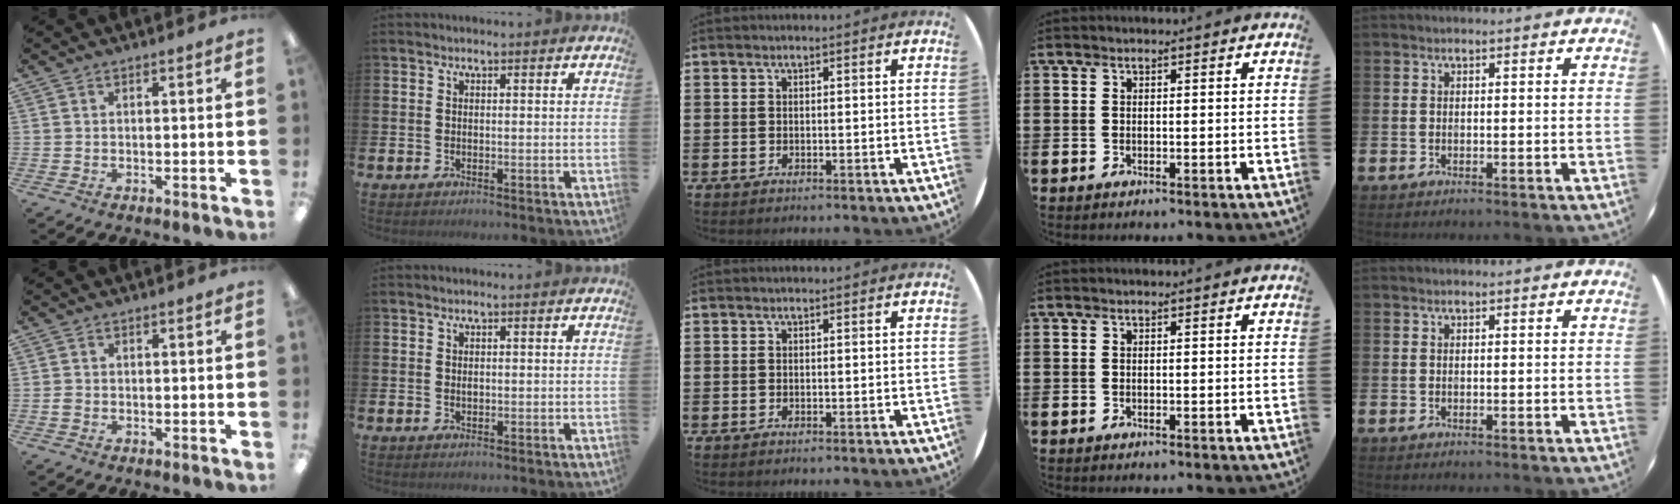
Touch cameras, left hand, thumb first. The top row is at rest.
{"thumb": {"total": 1.1, "force": [-0.3, 0.9, 0.5], "torque": [-0.009, 0.004, -0.007]}, "index": {"total": 0.6, "force": [0.1, 0.4, 0.4], "torque": [-0.009, 0.002, 0.000]}}